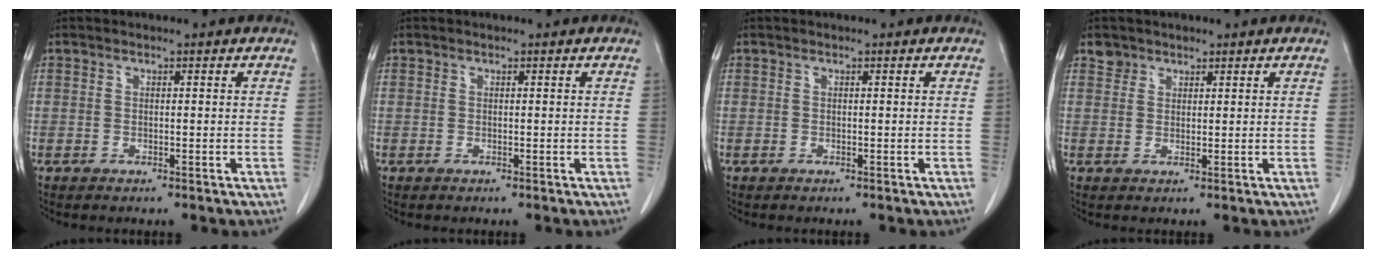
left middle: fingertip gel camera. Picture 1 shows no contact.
{"total": 0.0}
{"total": 0.0}
{"total": 1.9, "force": [1.4, 1.2, -0.1], "torque": [0.009, 0.005, 0.021]}